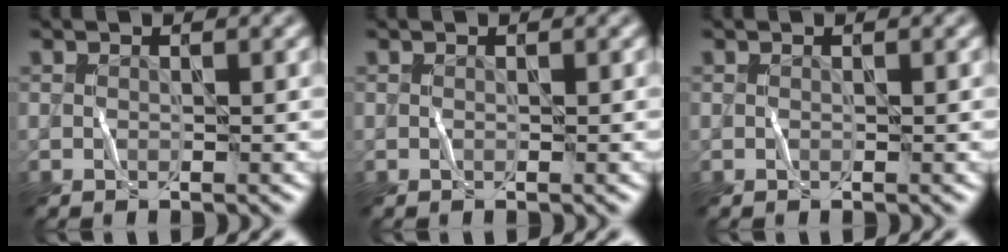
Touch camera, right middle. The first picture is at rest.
{"total": 0.0}
{"total": 0.0}